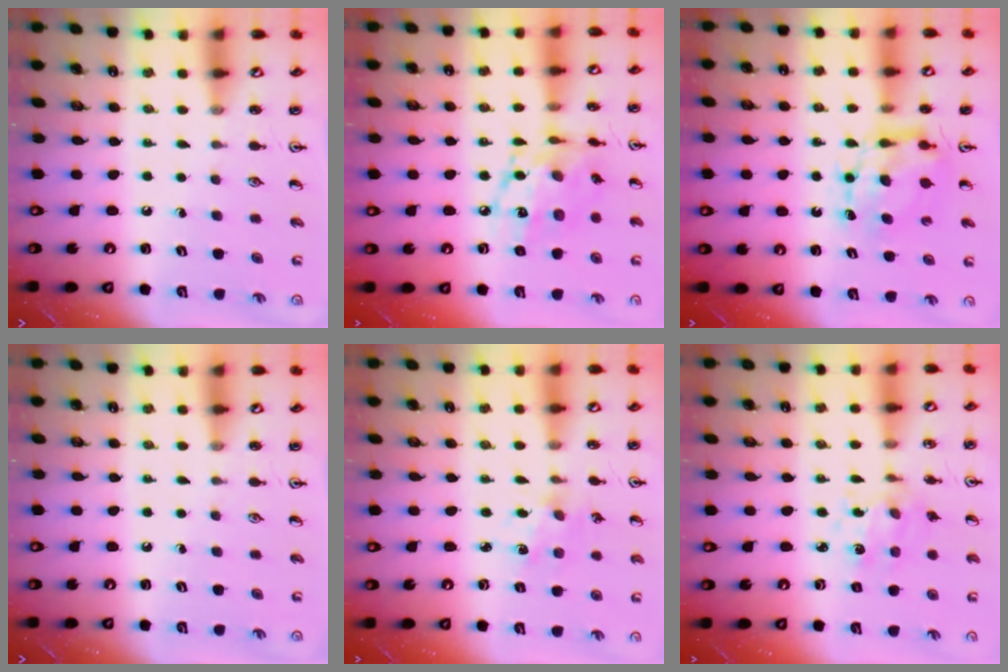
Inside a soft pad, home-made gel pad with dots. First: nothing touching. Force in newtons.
{"total": 14.3, "press": 14.3, "slide": 0.8}
{"total": 8.4, "press": 8.4, "slide": 0.6}
{"total": 0.0}
{"total": 2.4, "press": 2.4, "slide": 0.0}
{"total": 3.8, "press": 3.6, "slide": 1.2}